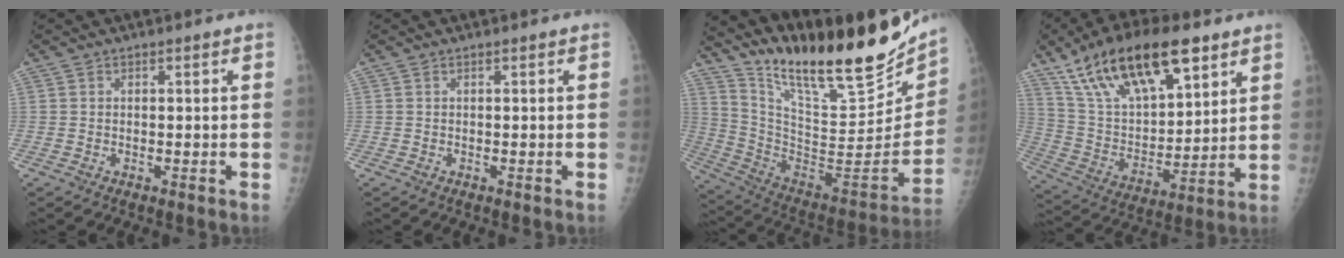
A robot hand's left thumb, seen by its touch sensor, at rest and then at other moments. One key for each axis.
{"total": 0.0}
{"total": 29.4, "fx": 23.1, "fy": 7.1, "fz": 16.6, "tx": -0.237, "ty": -0.119, "tz": 0.365}
{"total": 23.3, "fx": 13.9, "fy": 9.8, "fz": 15.9, "tx": -0.256, "ty": -0.035, "tz": 0.260}